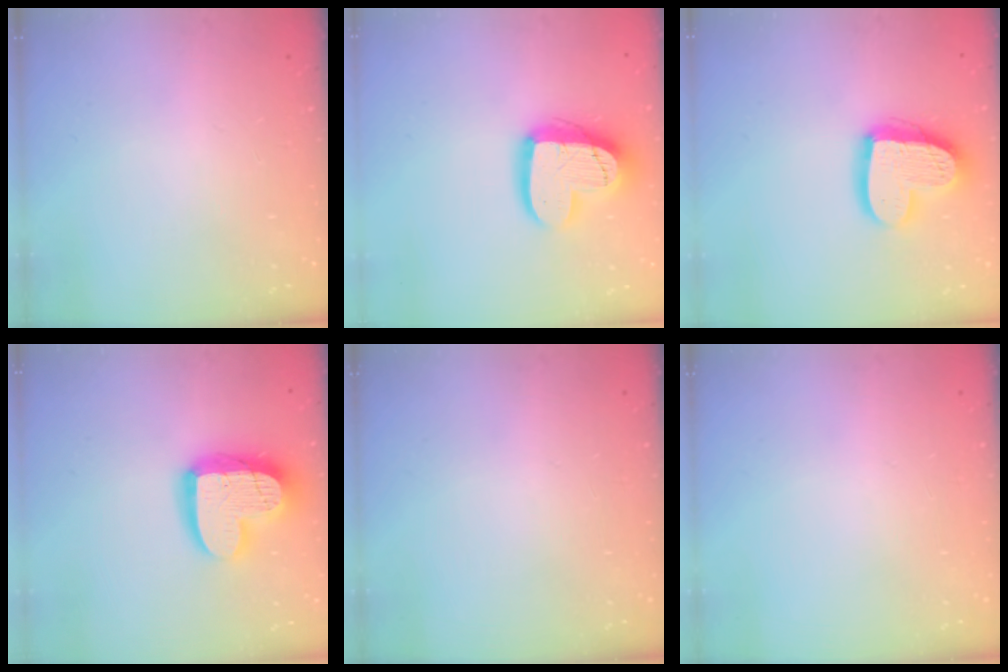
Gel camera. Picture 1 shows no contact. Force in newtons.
{"total": 16.1, "press": 16.1, "slide": 1.0}
{"total": 17.2, "press": 17.1, "slide": 1.5}
{"total": 17.1, "press": 17.0, "slide": 1.6}
{"total": 0.0}
{"total": 0.0}